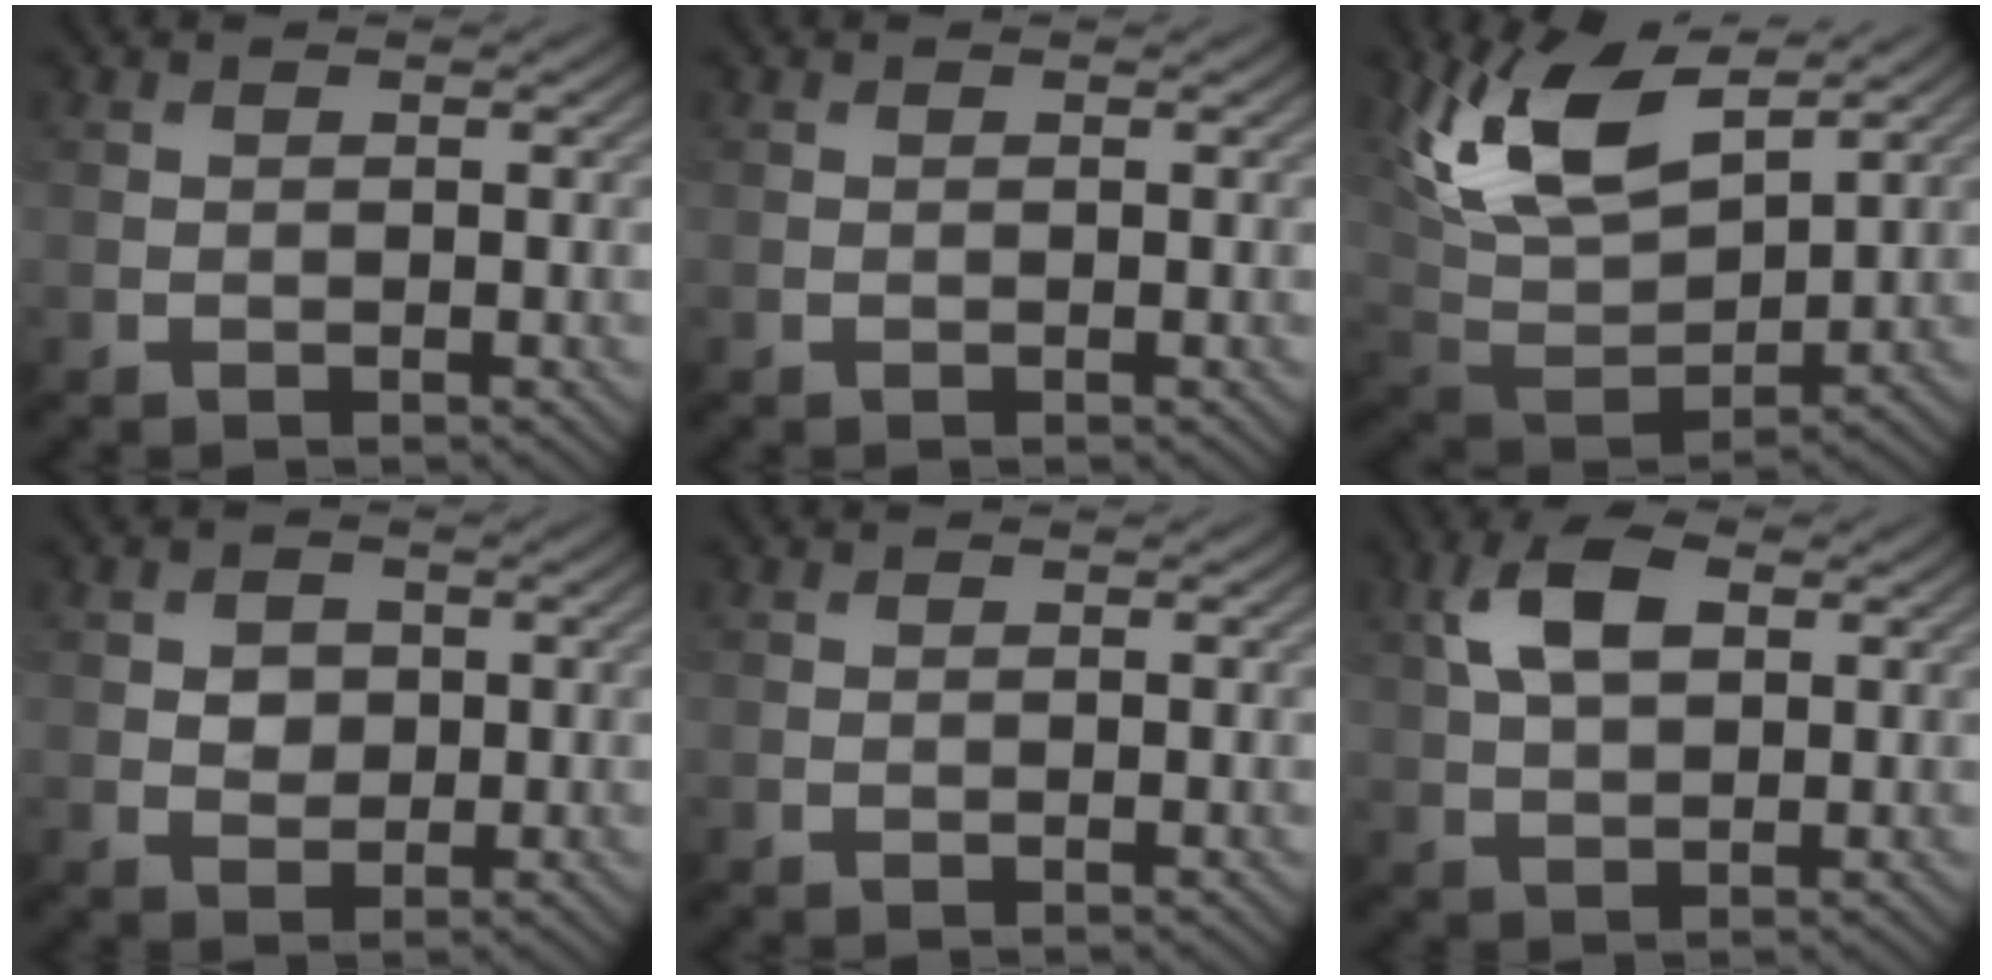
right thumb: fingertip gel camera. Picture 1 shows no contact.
{"total": 0.0}
{"total": 14.0, "force": [7.4, 6.3, 10.0], "torque": [-0.233, 0.012, 0.142]}
{"total": 2.3, "force": [0.3, 2.0, 1.1], "torque": [-0.026, -0.003, 0.000]}
{"total": 0.0}
{"total": 6.5, "force": [1.9, 3.6, 5.0], "torque": [-0.111, 0.010, 0.030]}